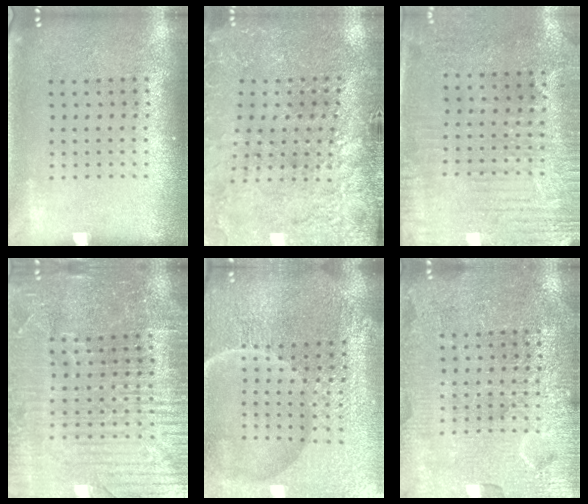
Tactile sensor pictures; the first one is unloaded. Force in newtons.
{"total": 3.0, "press": 3.0, "slide": 0.5}
{"total": 3.0, "press": 2.5, "slide": 1.6}
{"total": 5.2, "press": 4.8, "slide": 2.1}
{"total": 6.5, "press": 5.8, "slide": 2.9}
{"total": 4.0, "press": 4.0, "slide": 0.4}